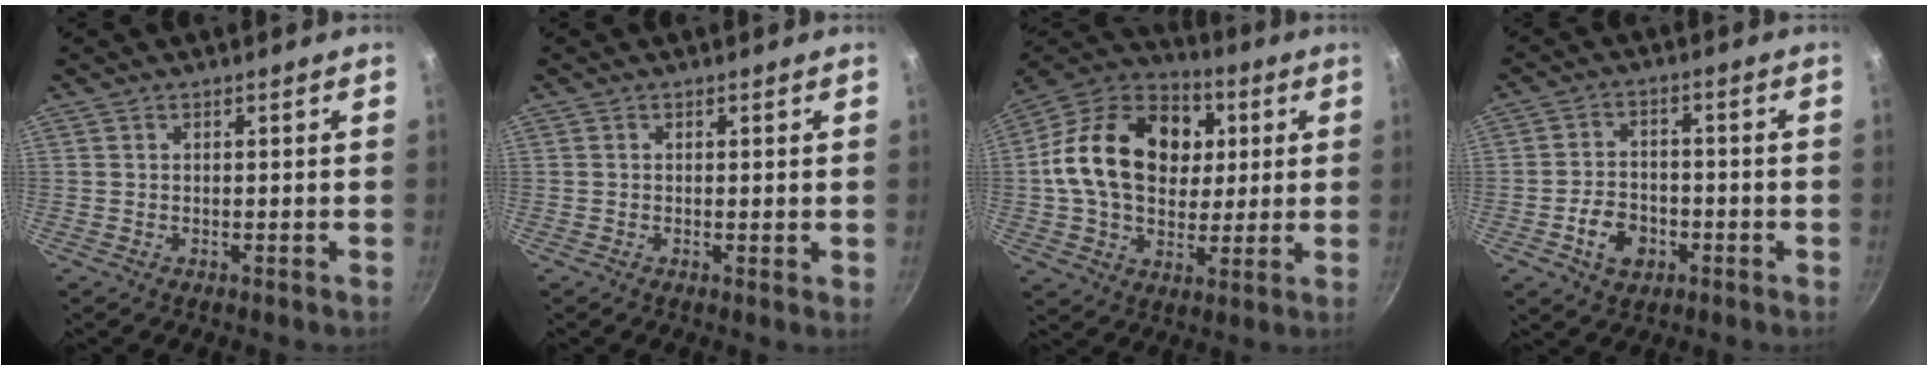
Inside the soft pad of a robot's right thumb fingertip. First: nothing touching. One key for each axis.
{"total": 0.6, "fx": 0.3, "fy": 0.2, "fz": 0.5, "tx": -0.007, "ty": -0.004, "tz": -0.001}
{"total": 22.3, "fx": 3.6, "fy": 16.4, "fz": 14.7, "tx": -0.222, "ty": 0.019, "tz": 0.049}
{"total": 6.9, "fx": -2.8, "fy": 4.9, "fz": 3.9, "tx": -0.054, "ty": 0.023, "tz": -0.050}